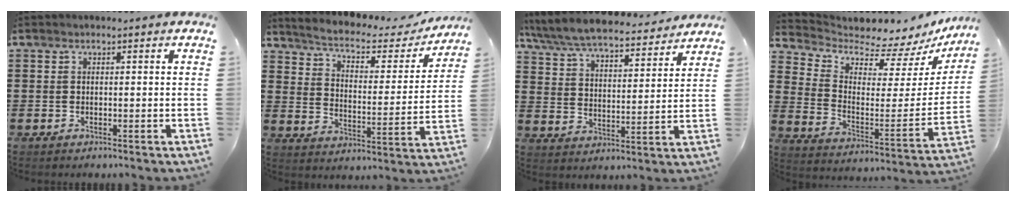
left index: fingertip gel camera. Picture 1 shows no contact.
{"total": 3.7, "force": [2.9, 1.2, 1.9], "torque": [-0.055, -0.024, 0.040]}
{"total": 7.3, "force": [6.9, 0.6, 2.3], "torque": [-0.076, -0.043, 0.120]}
{"total": 4.3, "force": [4.1, 1.4, 0.8], "torque": [-0.039, -0.055, 0.063]}